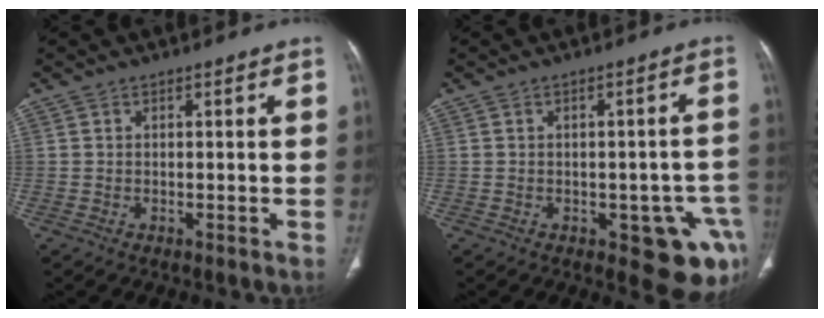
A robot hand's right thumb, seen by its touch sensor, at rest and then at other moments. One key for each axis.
{"total": 10.7, "fx": -4.2, "fy": 4.8, "fz": 8.6, "tx": -0.066, "ty": 0.016, "tz": -0.044}